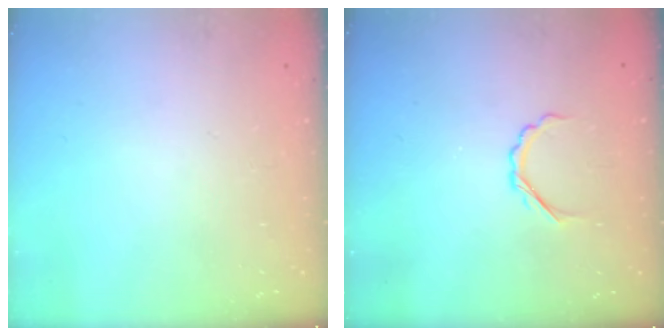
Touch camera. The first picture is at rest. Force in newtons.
{"total": 3.1, "press": 2.9, "slide": 1.1}